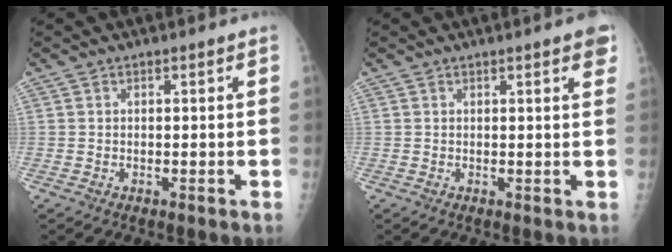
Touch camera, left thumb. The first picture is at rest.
{"total": 3.2, "force": [1.9, 0.6, 2.5], "torque": [-0.024, -0.002, 0.018]}